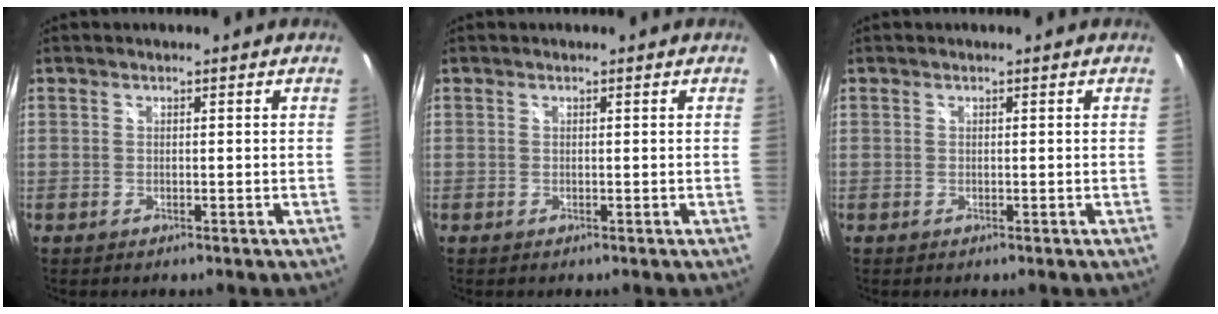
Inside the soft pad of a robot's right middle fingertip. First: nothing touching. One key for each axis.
{"total": 0.0}
{"total": 0.0}